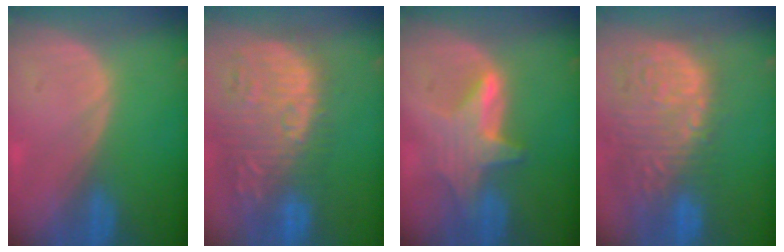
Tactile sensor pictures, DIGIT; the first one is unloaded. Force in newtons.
{"total": 14.6, "press": 12.6, "slide": 7.4}
{"total": 6.9, "press": 6.4, "slide": 2.5}
{"total": 15.4, "press": 12.7, "slide": 8.7}